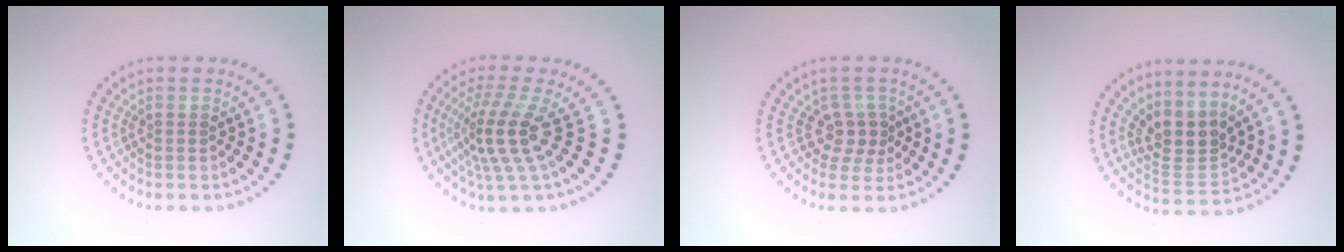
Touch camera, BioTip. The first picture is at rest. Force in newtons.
{"total": 4.3, "press": 3.0, "slide": 3.1}
{"total": 2.1, "press": 1.6, "slide": 1.4}
{"total": 3.5, "press": 2.8, "slide": 2.2}